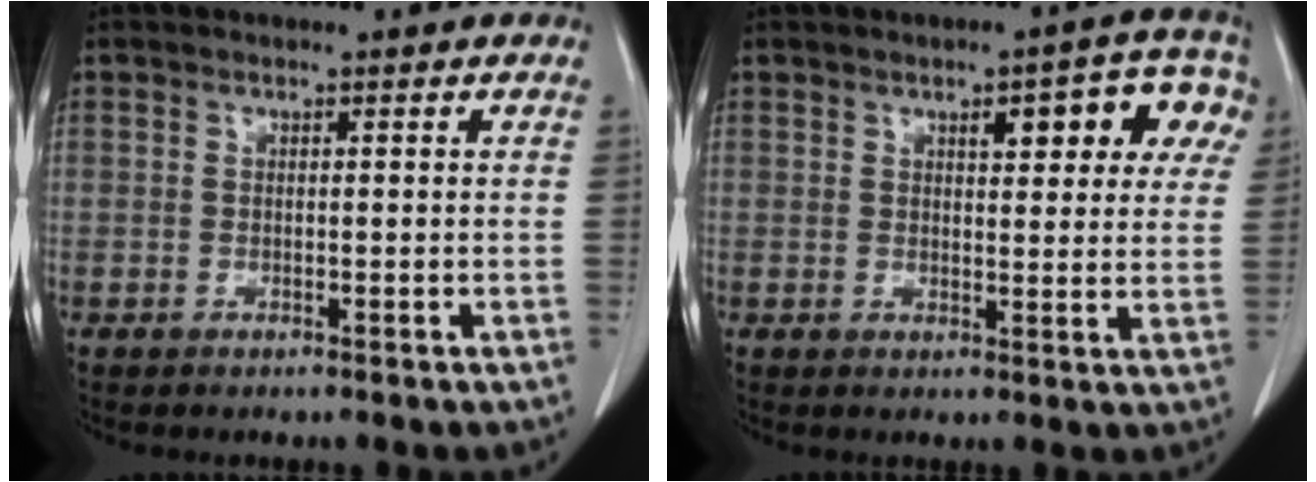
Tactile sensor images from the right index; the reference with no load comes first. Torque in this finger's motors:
{"motor_torque": [0.42, 0.40, 0.14, 0.04]}